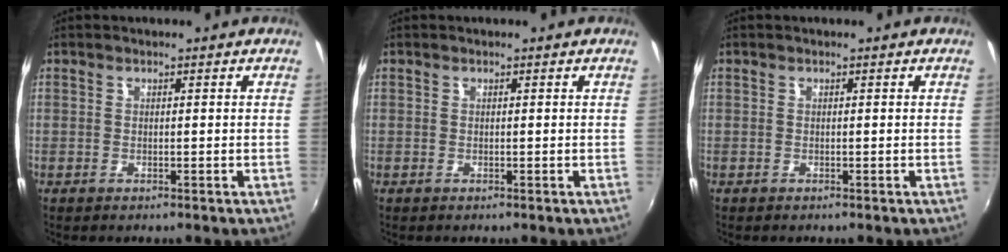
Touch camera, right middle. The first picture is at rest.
{"total": 0.0}
{"total": 0.0}